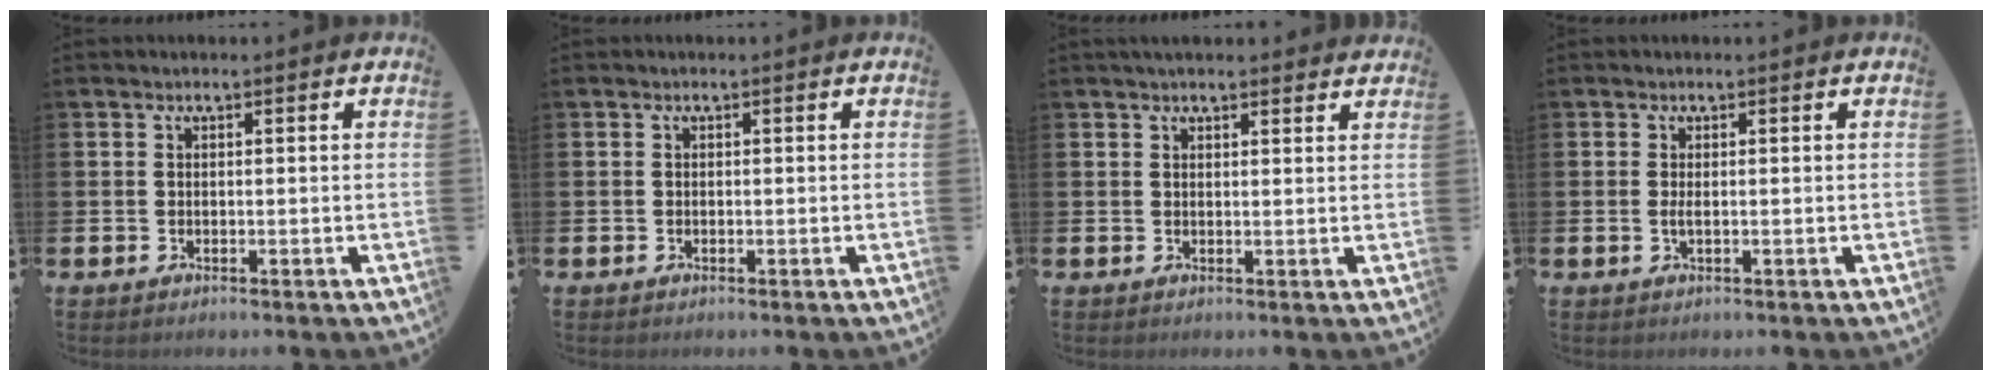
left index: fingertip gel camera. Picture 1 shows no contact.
{"total": 0.0}
{"total": 2.1, "force": [2.0, 0.4, 0.4], "torque": [0.000, -0.008, 0.034]}
{"total": 0.9, "force": [-0.1, 0.2, 0.9], "torque": [-0.019, 0.000, 0.000]}